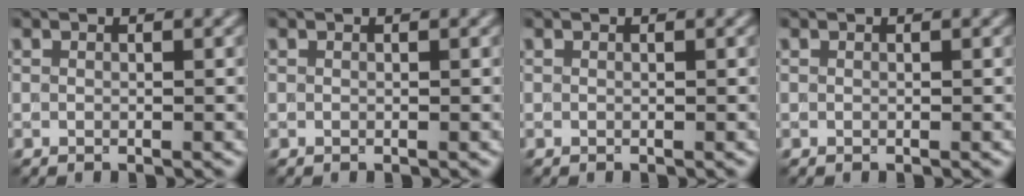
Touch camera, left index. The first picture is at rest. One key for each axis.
{"total": 0.0}
{"total": 0.0}
{"total": 0.0}